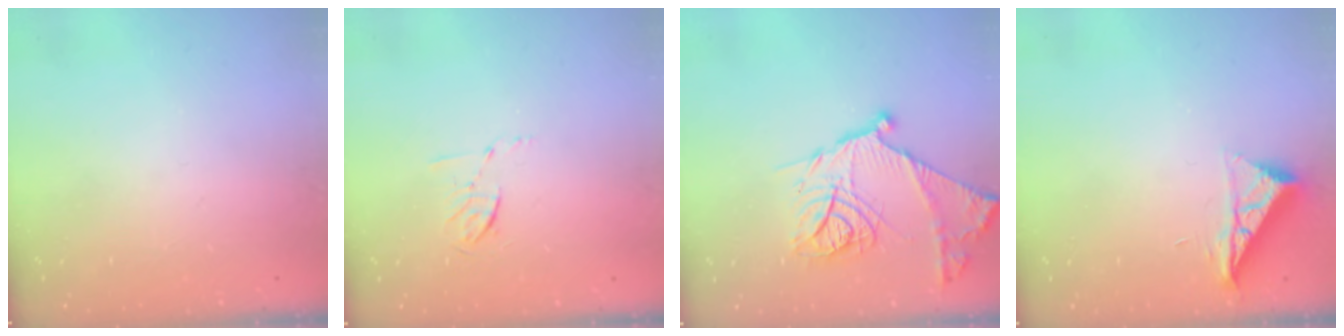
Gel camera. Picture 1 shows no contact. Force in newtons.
{"total": 5.4, "press": 5.1, "slide": 1.8}
{"total": 18.1, "press": 18.0, "slide": 1.6}
{"total": 7.7, "press": 7.7, "slide": 0.3}